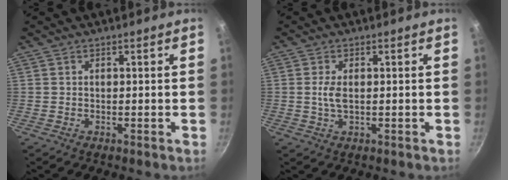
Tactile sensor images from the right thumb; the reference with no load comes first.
{"total": 3.0, "force": [0.2, 1.3, 2.6], "torque": [-0.057, -0.001, 0.005]}